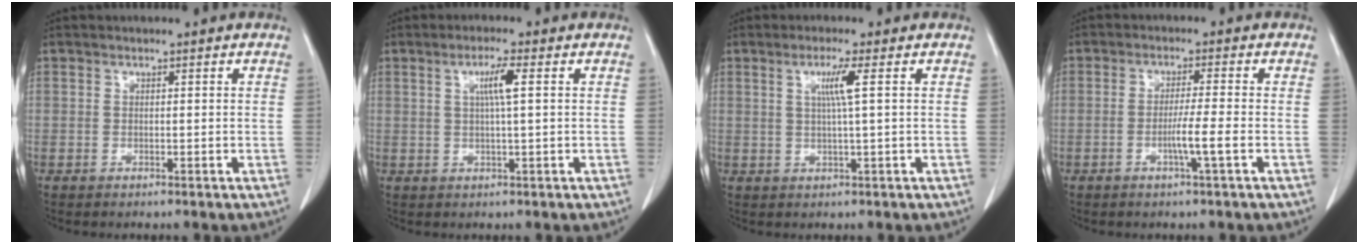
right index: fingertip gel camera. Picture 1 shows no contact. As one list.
[{"total": 3.7, "force": [0.9, -0.3, 3.6], "torque": [-0.067, 0.001, 0.016]}, {"total": 3.6, "force": [1.0, -0.8, 3.4], "torque": [-0.068, -0.001, 0.019]}, {"total": 4.0, "force": [-1.4, -0.8, 3.7], "torque": [-0.065, -0.005, -0.025]}]